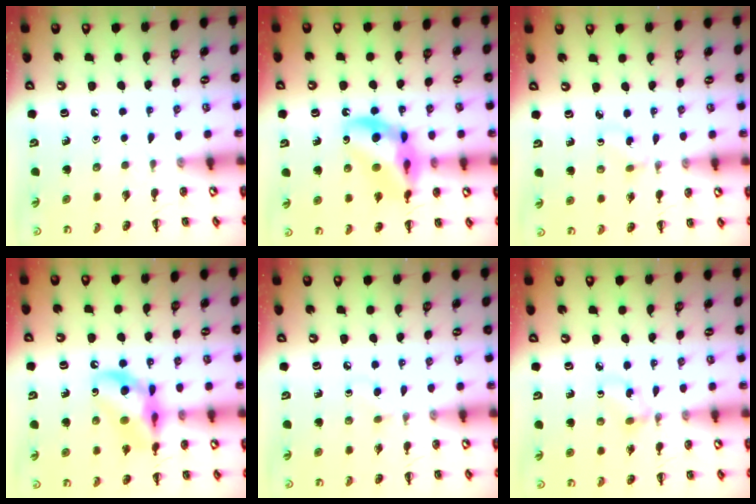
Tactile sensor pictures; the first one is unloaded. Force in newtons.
{"total": 13.8, "press": 13.3, "slide": 3.6}
{"total": 1.3, "press": 1.1, "slide": 0.7}
{"total": 14.3, "press": 14.0, "slide": 3.1}
{"total": 2.7, "press": 2.5, "slide": 0.9}
{"total": 3.1, "press": 2.9, "slide": 1.1}